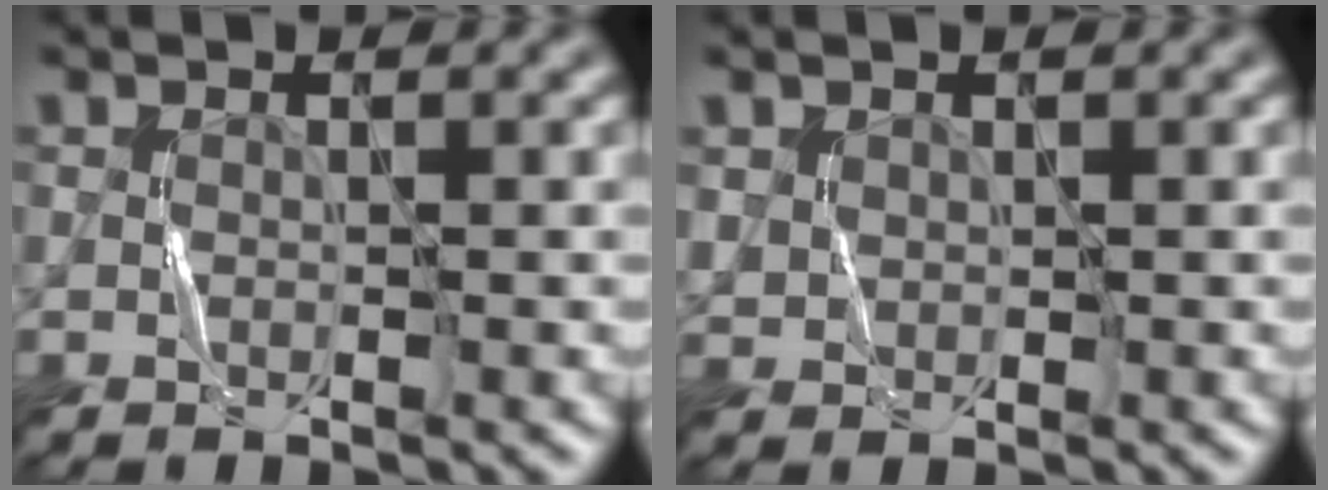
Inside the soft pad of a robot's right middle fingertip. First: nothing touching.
{"total": 1.2, "force": [0.7, 1.0, 0.3], "torque": [-0.009, -0.001, 0.019]}